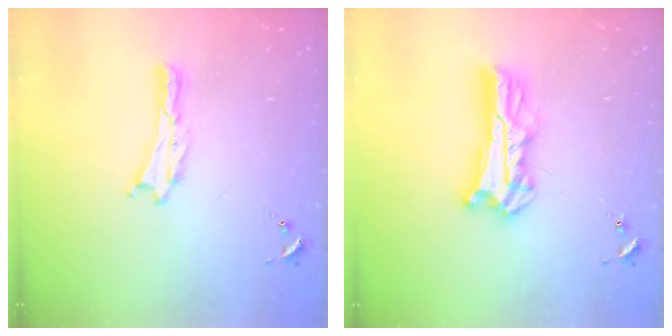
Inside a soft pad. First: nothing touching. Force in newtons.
{"total": 9.5, "press": 9.5, "slide": 0.8}